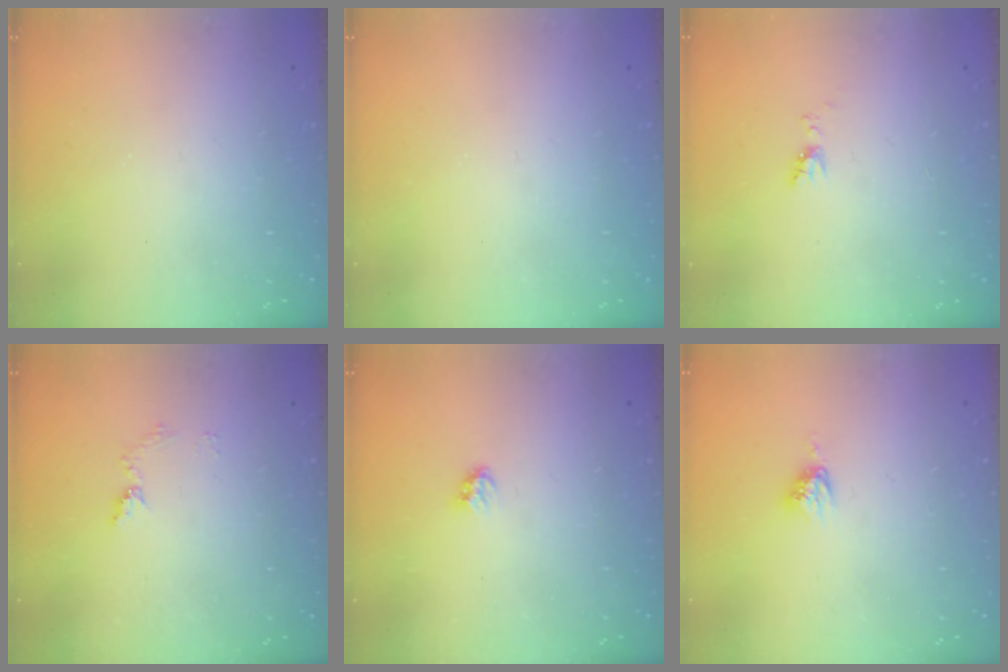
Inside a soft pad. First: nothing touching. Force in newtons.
{"total": 0.0}
{"total": 3.7, "press": 3.6, "slide": 0.7}
{"total": 6.4, "press": 6.4, "slide": 0.7}
{"total": 2.8, "press": 2.8, "slide": 0.5}
{"total": 4.9, "press": 4.8, "slide": 0.4}